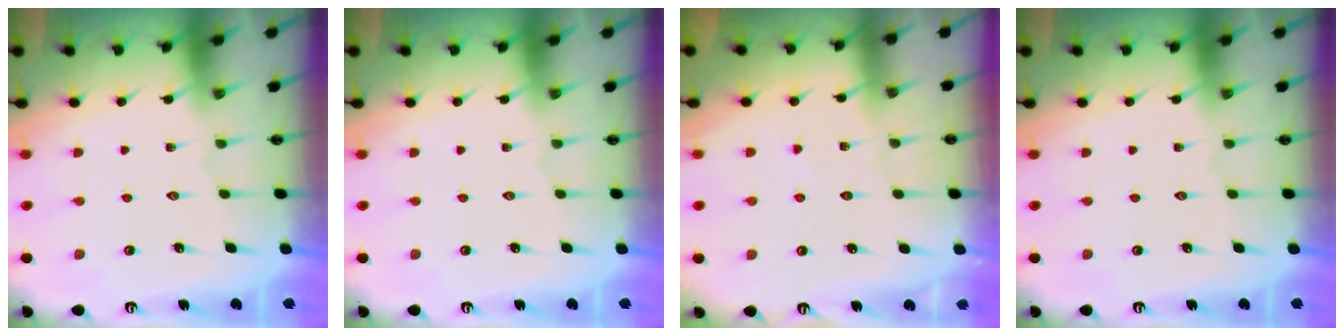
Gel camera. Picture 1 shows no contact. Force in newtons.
{"total": 0.0}
{"total": 3.3, "press": 3.3, "slide": 0.4}
{"total": 0.0}